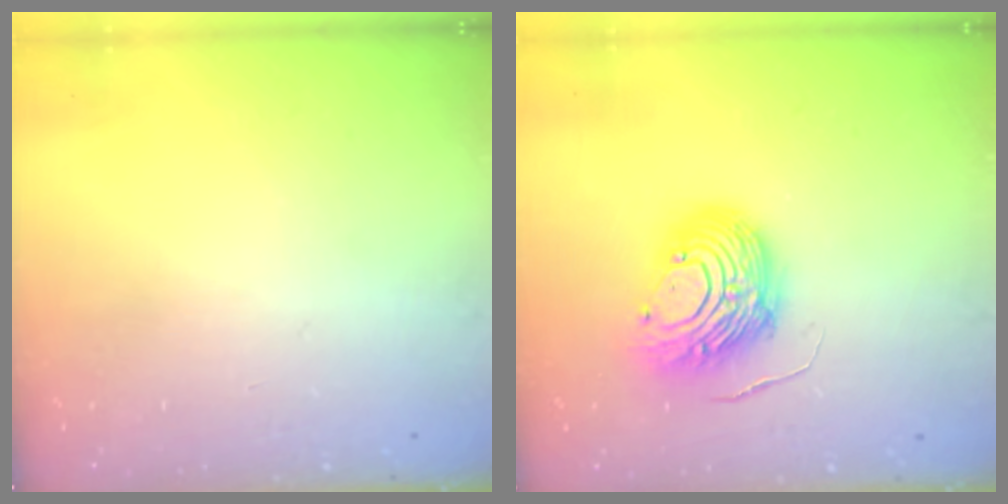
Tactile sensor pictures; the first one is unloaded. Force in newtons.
{"total": 12.4, "press": 12.3, "slide": 1.0}